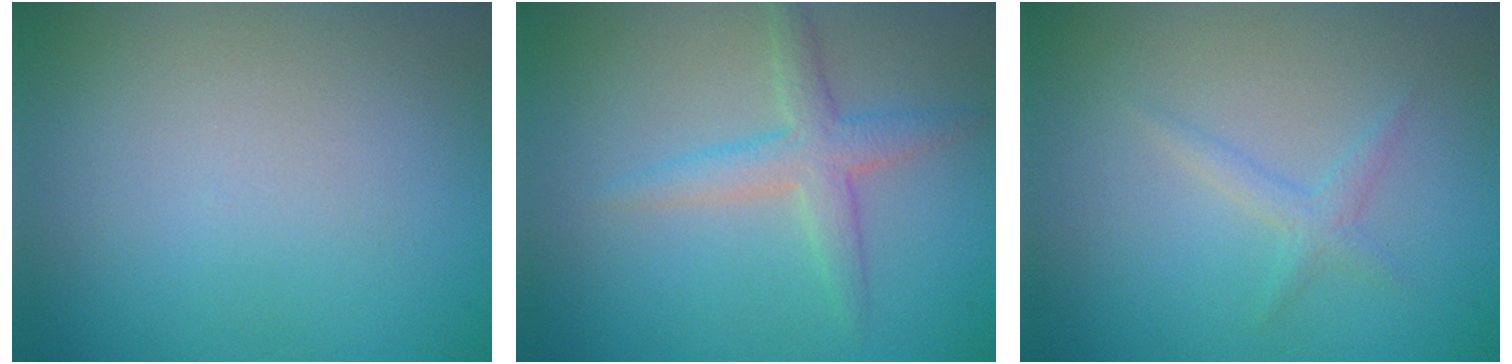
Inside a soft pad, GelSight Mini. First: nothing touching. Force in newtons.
{"total": 2.8, "press": 2.8, "slide": 0.1}
{"total": 1.2, "press": 1.2, "slide": 0.0}